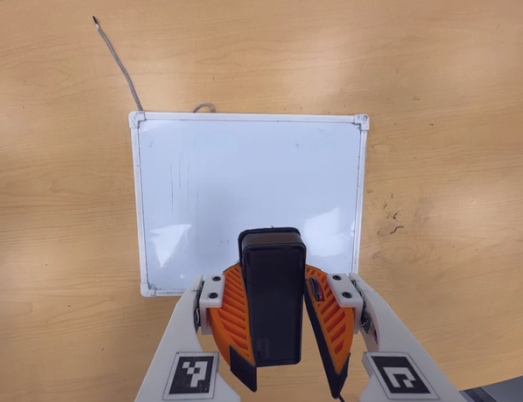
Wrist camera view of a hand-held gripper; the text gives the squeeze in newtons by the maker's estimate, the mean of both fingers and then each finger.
{"total": 8.3, "left": 8.9, "right": 7.8}